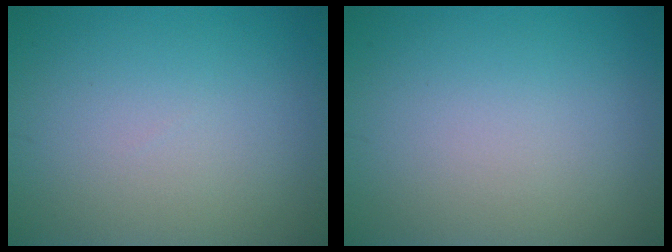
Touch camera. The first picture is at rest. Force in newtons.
{"total": 0.0}